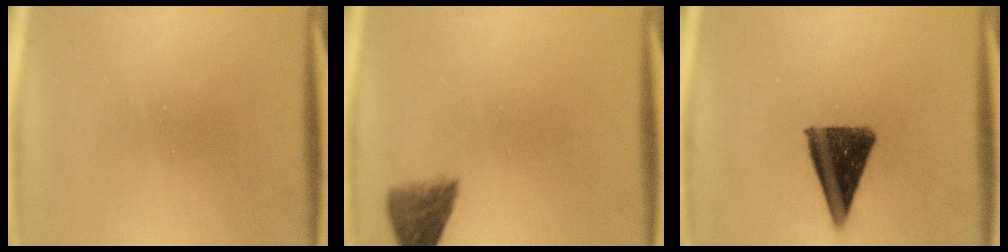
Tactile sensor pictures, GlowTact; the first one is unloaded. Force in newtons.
{"total": 5.0}
{"total": 11.6}